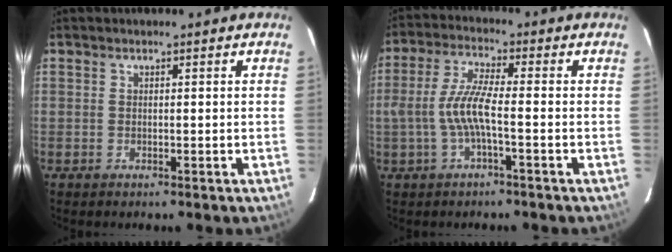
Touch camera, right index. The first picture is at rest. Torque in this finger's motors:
{"motor_torque": [0.68, -0.32, 0.56, 0.18]}